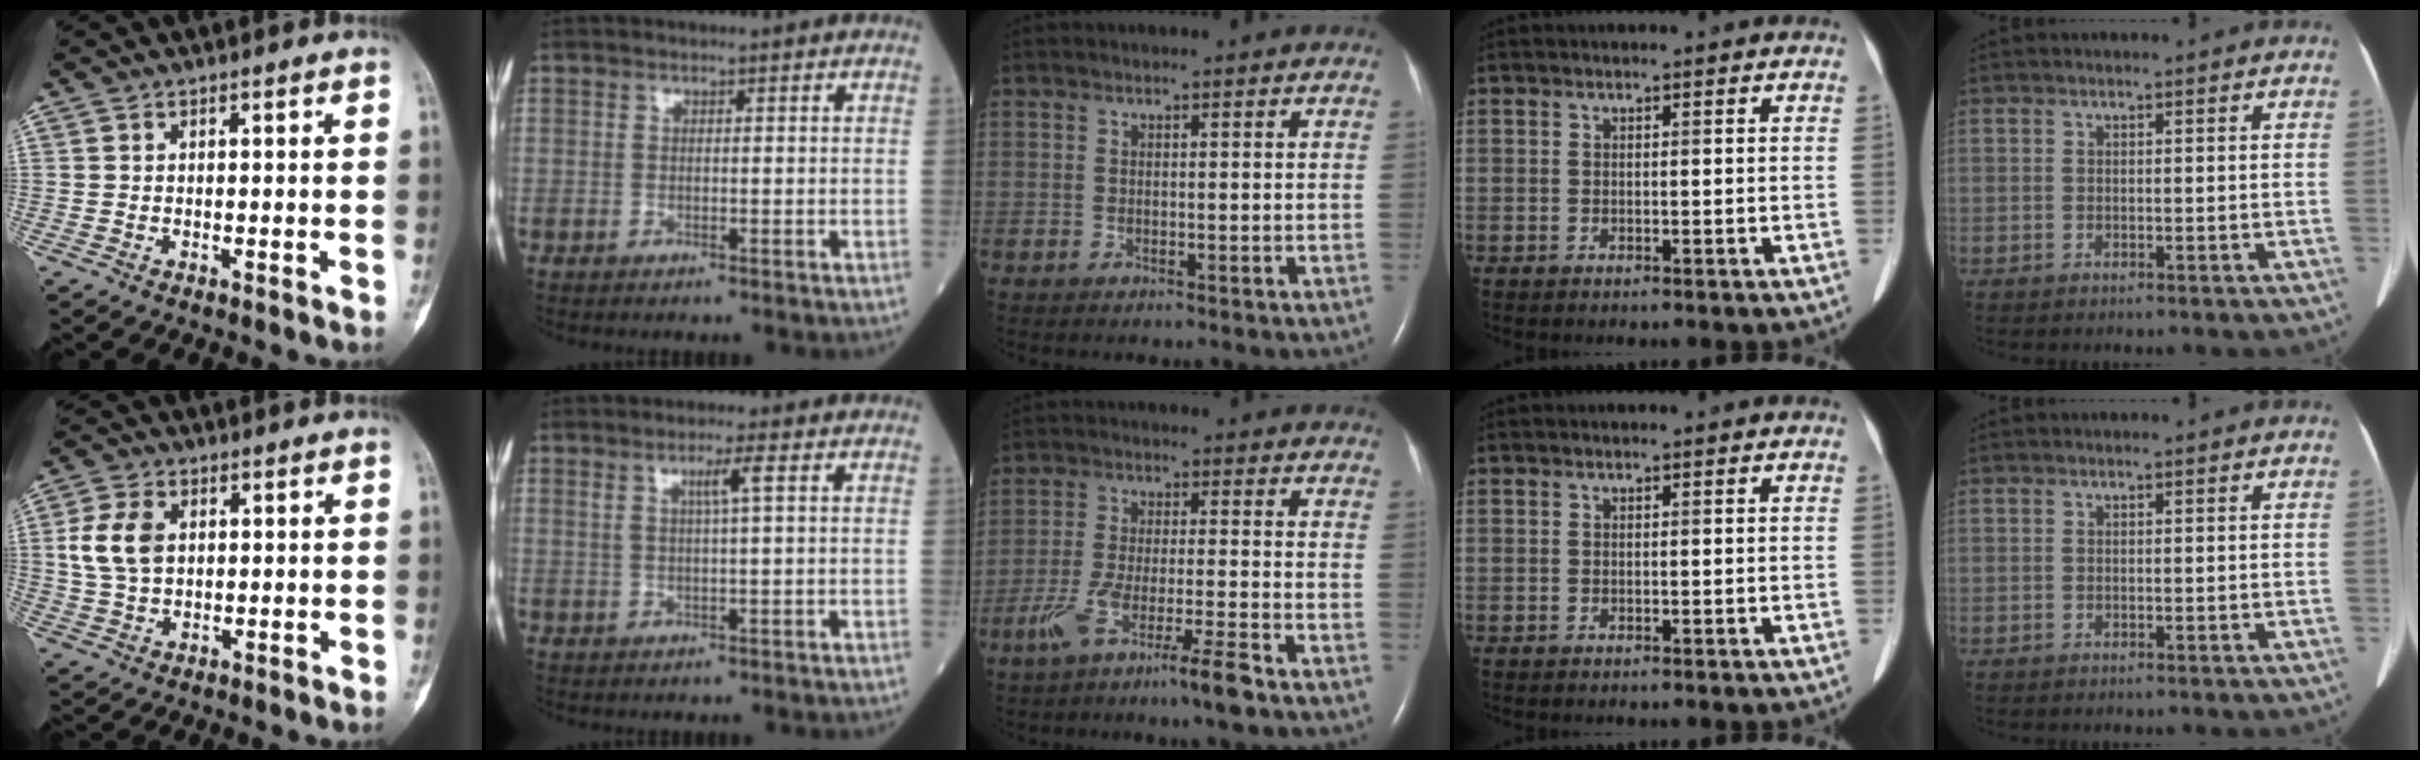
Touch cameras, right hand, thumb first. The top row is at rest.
{"thumb": {"total": 7.8, "force": [1.5, 5.2, 5.6], "torque": [-0.112, 0.002, 0.032]}, "index": {"total": 3.1, "force": [1.1, -0.4, 2.8], "torque": [-0.053, -0.001, 0.020]}, "middle": {"total": 8.2, "force": [-5.4, -0.4, 6.1], "torque": [-0.119, -0.015, -0.101]}}